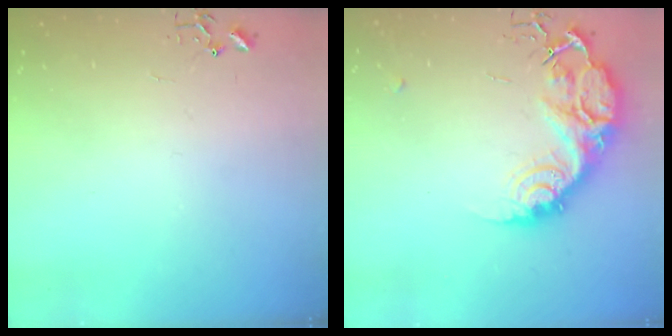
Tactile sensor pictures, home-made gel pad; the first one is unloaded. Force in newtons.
{"total": 16.4, "press": 16.3, "slide": 1.2}